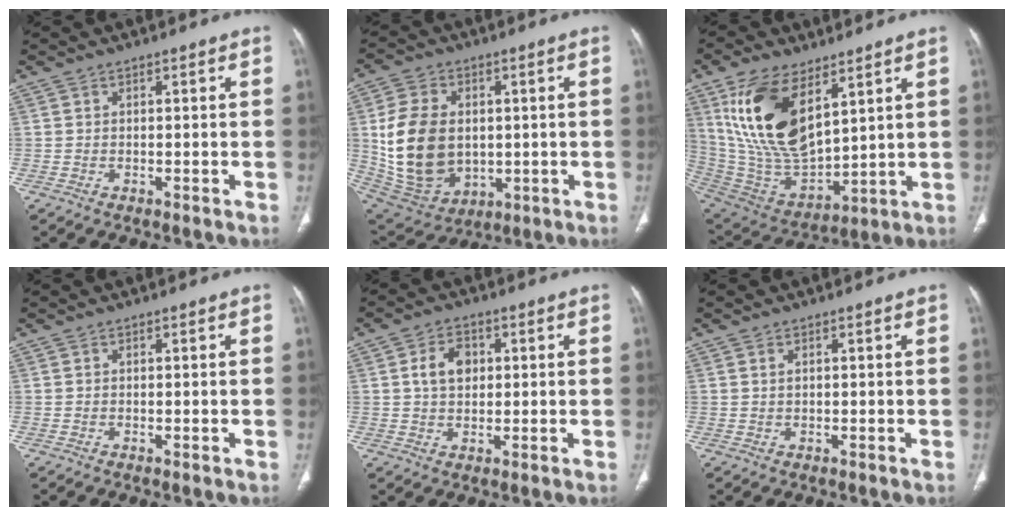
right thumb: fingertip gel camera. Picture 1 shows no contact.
{"total": 17.9, "force": [1.1, 12.9, 12.4], "torque": [-0.216, -0.009, 0.045]}
{"total": 20.6, "force": [9.0, 10.2, 15.5], "torque": [-0.281, -0.040, 0.188]}
{"total": 0.0}
{"total": 6.0, "force": [1.2, 4.3, 4.0], "torque": [-0.057, 0.004, 0.019]}
{"total": 0.9, "force": [0.4, 0.5, 0.6], "torque": [-0.012, 0.001, 0.009]}